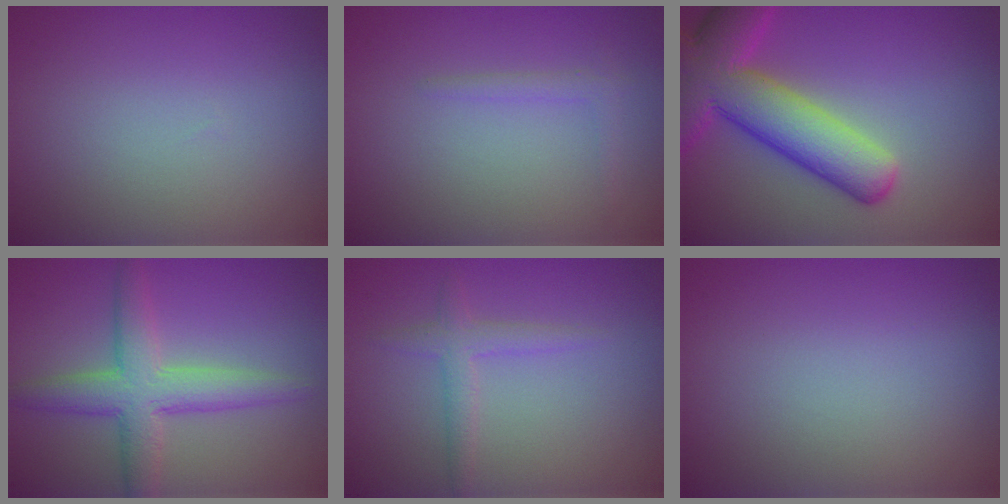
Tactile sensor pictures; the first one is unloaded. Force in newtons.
{"total": 1.1, "press": 1.1, "slide": 0.1}
{"total": 9.7, "press": 9.6, "slide": 0.5}
{"total": 5.0, "press": 5.0, "slide": 0.3}
{"total": 1.9, "press": 1.9, "slide": 0.1}
{"total": 0.0}